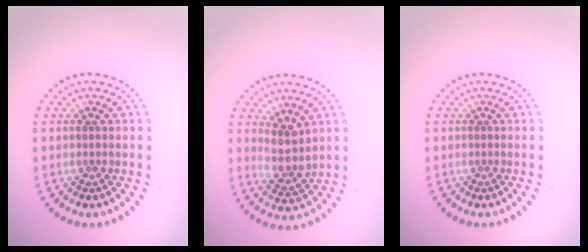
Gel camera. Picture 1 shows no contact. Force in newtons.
{"total": 3.0, "press": 2.4, "slide": 1.8}
{"total": 0.0}